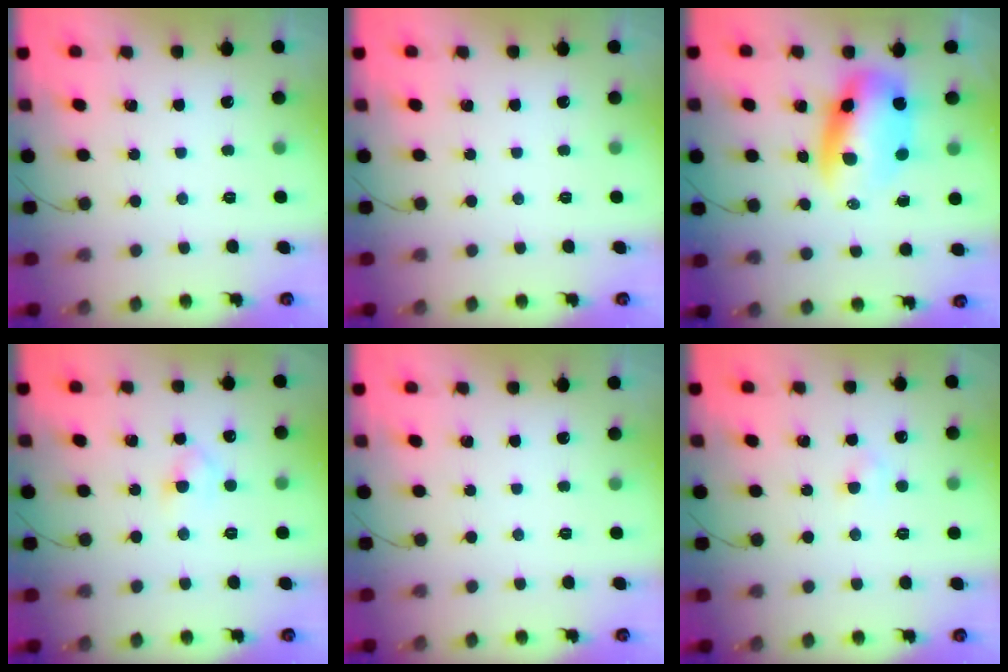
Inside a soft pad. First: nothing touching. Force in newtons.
{"total": 0.0}
{"total": 9.7, "press": 9.4, "slide": 2.4}
{"total": 3.7, "press": 3.4, "slide": 1.4}
{"total": 0.0}
{"total": 2.4, "press": 2.3, "slide": 0.8}